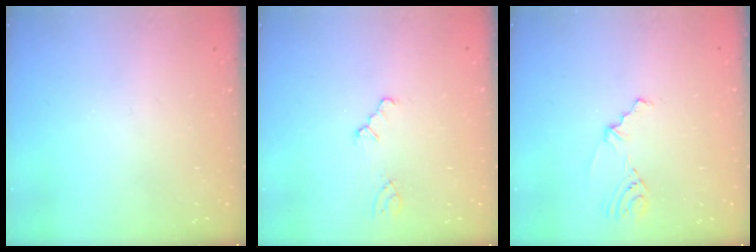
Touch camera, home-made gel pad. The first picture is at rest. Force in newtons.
{"total": 0.0}
{"total": 2.3, "press": 1.7, "slide": 1.5}